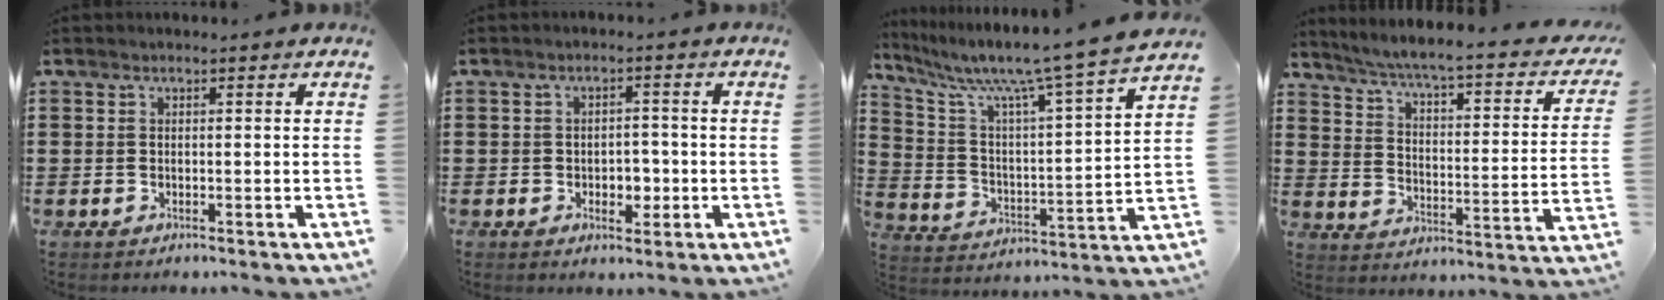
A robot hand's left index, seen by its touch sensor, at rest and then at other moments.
{"total": 3.1, "force": [-0.9, 2.2, 1.9], "torque": [-0.035, 0.002, -0.023]}
{"total": 9.1, "force": [7.7, -0.9, 4.7], "torque": [-0.122, -0.062, 0.118]}
{"total": 4.0, "force": [3.2, -0.6, 2.4], "torque": [-0.064, -0.038, 0.042]}